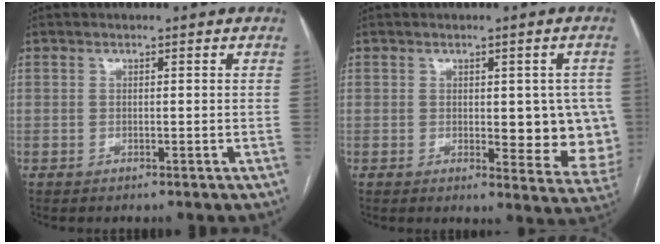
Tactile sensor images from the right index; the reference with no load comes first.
{"total": 9.8, "force": [-0.1, 4.2, 8.9], "torque": [-0.089, -0.003, 0.006]}